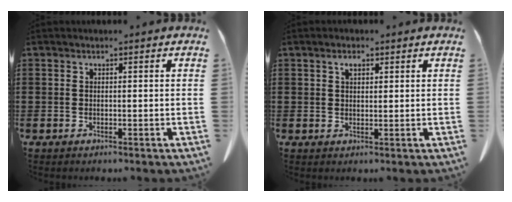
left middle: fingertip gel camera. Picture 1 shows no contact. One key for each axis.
{"total": 1.8, "fx": 1.0, "fy": 0.9, "fz": 1.2, "tx": -0.020, "ty": 0.002, "tz": 0.017}